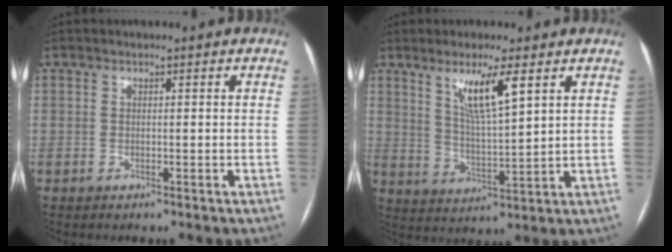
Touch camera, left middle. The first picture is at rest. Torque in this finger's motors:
{"motor_torque": [0.90, -0.81, 0.20, 0.04]}